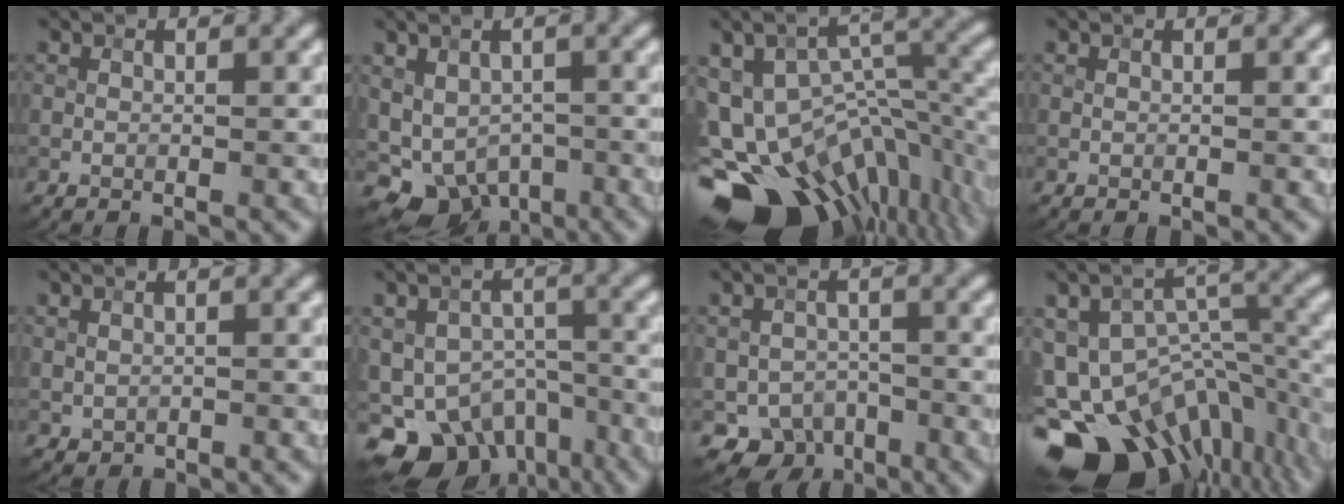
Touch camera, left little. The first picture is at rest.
{"total": 5.7, "force": [-2.1, 4.4, 2.9], "torque": [-0.044, -0.009, -0.024]}
{"total": 16.6, "force": [-7.3, 10.8, 10.3], "torque": [-0.182, -0.017, -0.094]}
{"total": 0.0}
{"total": 0.8, "force": [0.0, 0.7, 0.3], "torque": [-0.004, -0.005, 0.003]}
{"total": 10.8, "force": [-6.9, 6.9, 4.7], "torque": [-0.072, -0.013, -0.099]}
{"total": 4.1, "force": [-2.3, 3.2, 1.1], "torque": [-0.003, -0.010, -0.034]}
{"total": 16.6, "force": [-8.9, 10.8, 9.0], "torque": [-0.163, -0.024, -0.112]}